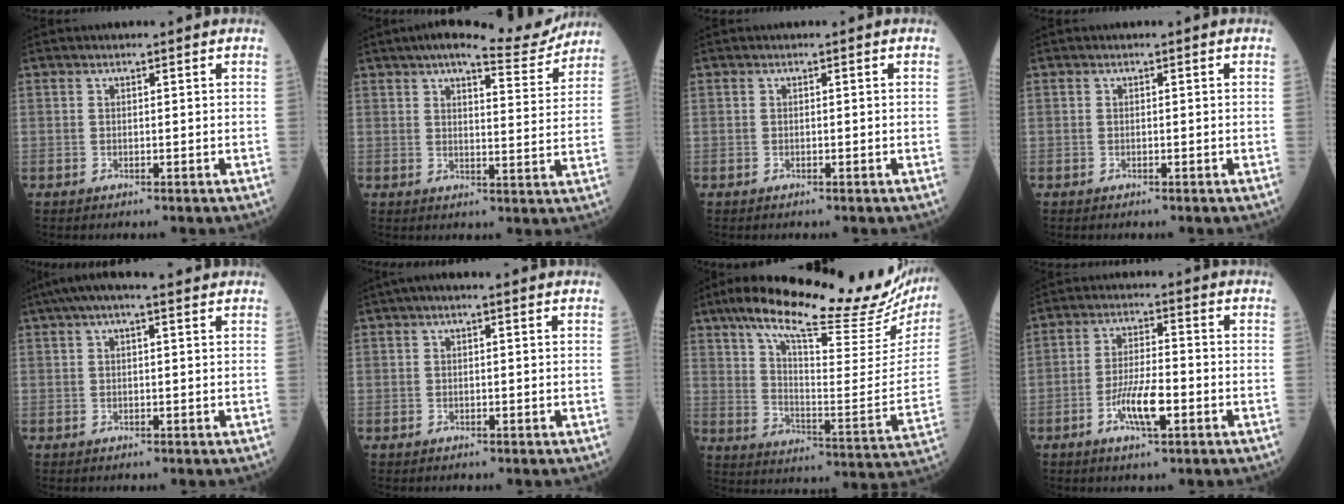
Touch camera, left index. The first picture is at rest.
{"total": 10.7, "force": [9.6, 1.5, 4.5], "torque": [-0.055, -0.013, 0.117]}
{"total": 0.0}
{"total": 0.0}
{"total": 6.5, "force": [4.5, 1.5, 4.5], "torque": [-0.080, 0.045, 0.066]}
{"total": 2.3, "force": [1.1, 0.7, 1.9], "torque": [-0.036, 0.020, 0.013]}
{"total": 28.0, "force": [22.5, 4.6, 16.0], "torque": [-0.256, -0.033, 0.301]}
{"total": 6.7, "force": [-2.9, 1.2, 5.9], "torque": [-0.115, -0.007, -0.056]}